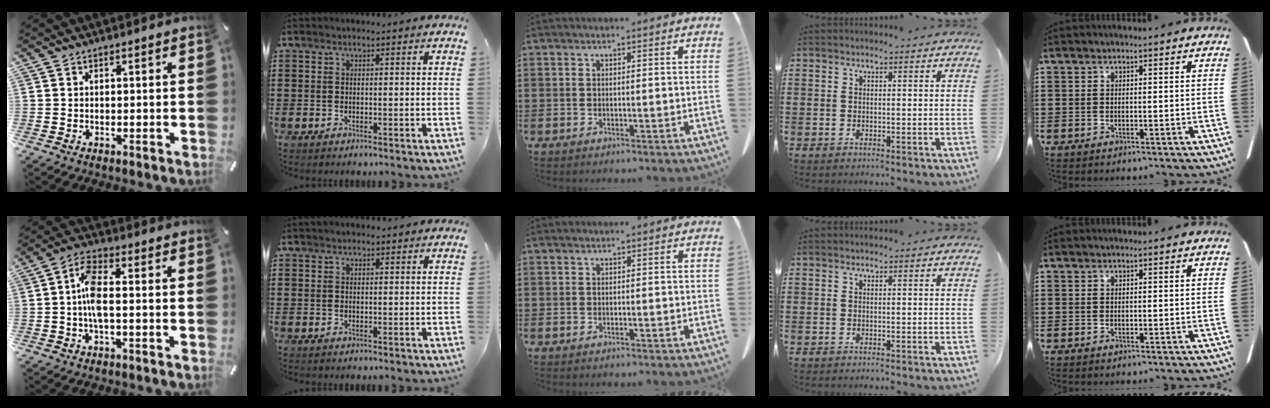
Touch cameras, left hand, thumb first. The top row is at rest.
{"thumb": {"total": 7.0, "force": [-0.9, 2.7, 6.4], "torque": [-0.134, 0.002, -0.018]}, "index": {"total": 0.6, "force": [0.4, 0.3, 0.3], "torque": [-0.006, 0.003, 0.008]}}